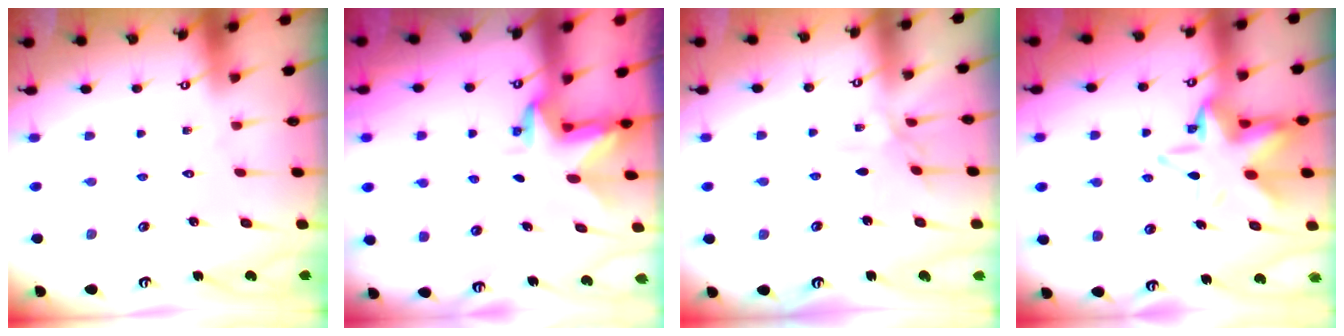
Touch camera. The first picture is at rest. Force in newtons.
{"total": 3.0, "press": 3.0, "slide": 0.2}
{"total": 4.5, "press": 4.5, "slide": 0.6}
{"total": 13.1, "press": 12.7, "slide": 3.2}